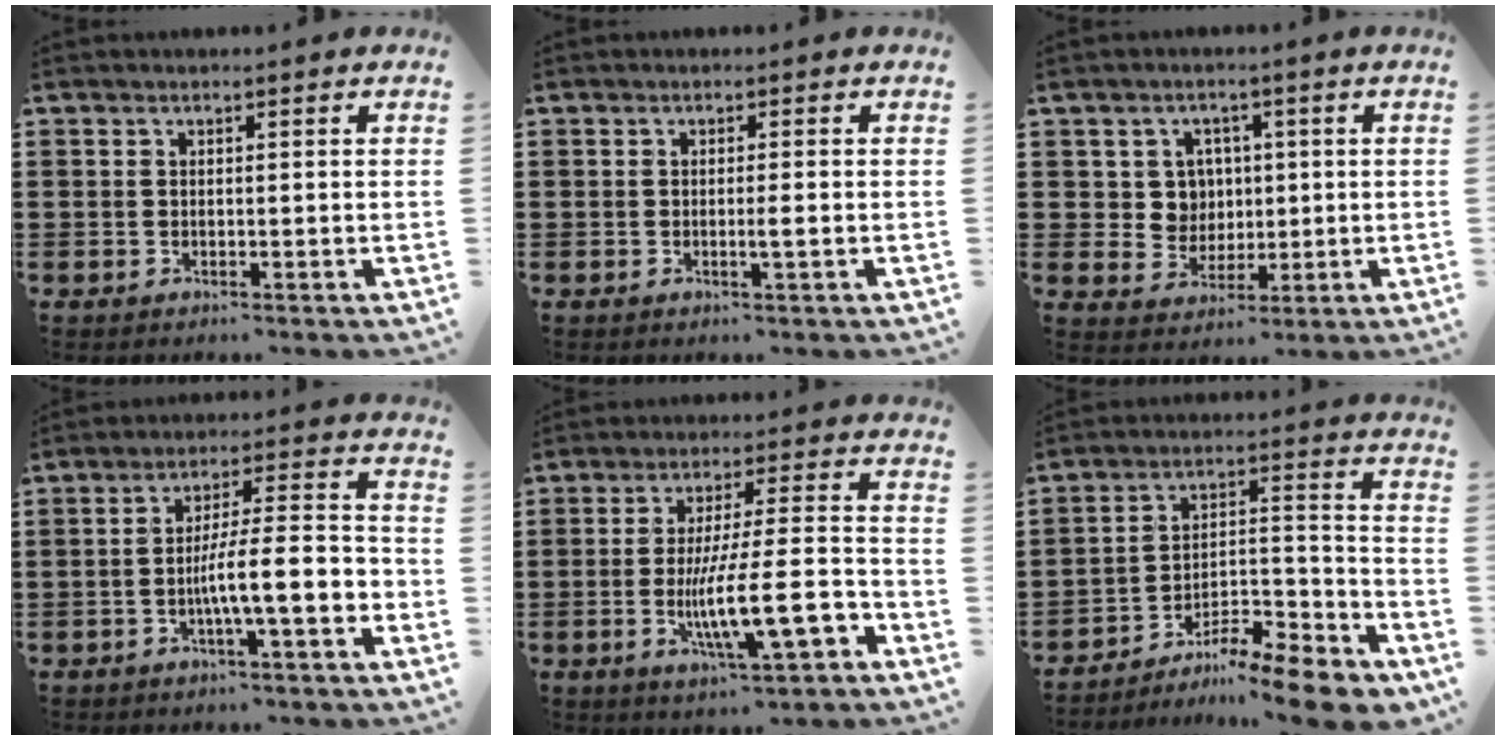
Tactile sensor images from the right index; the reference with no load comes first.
{"total": 1.6, "force": [-0.4, -0.1, 1.6], "torque": [-0.026, -0.004, -0.009]}
{"total": 5.1, "force": [1.2, 4.7, 1.7], "torque": [-0.056, 0.015, 0.022]}
{"total": 9.0, "force": [-3.2, 1.7, 8.2], "torque": [-0.135, 0.001, -0.060]}
{"total": 13.5, "force": [-4.4, 2.6, 12.5], "torque": [-0.220, -0.007, -0.080]}
{"total": 9.4, "force": [-8.2, 1.6, 4.2], "torque": [-0.050, 0.021, -0.158]}